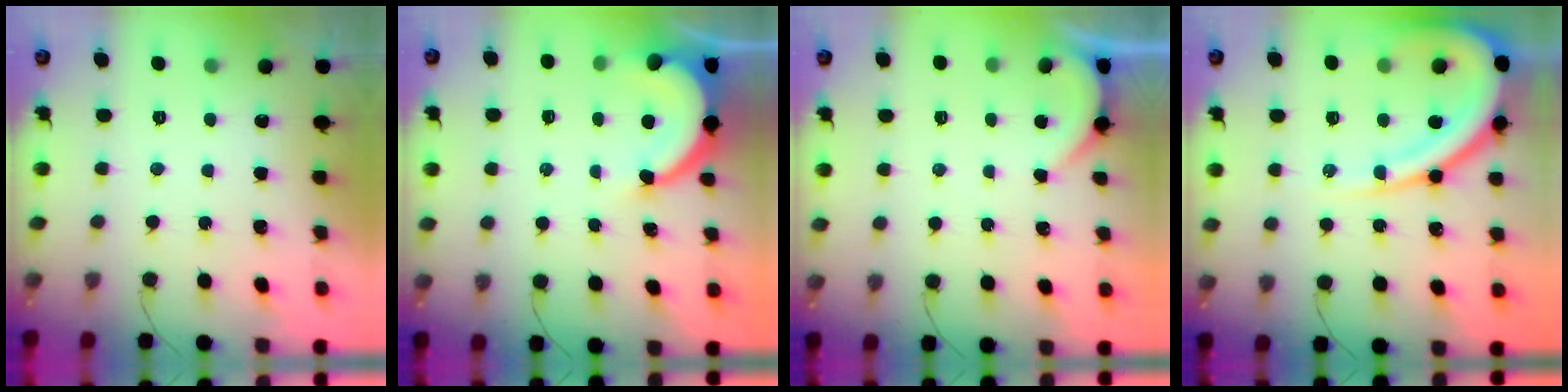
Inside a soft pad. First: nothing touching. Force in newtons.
{"total": 7.8, "press": 7.8, "slide": 0.6}
{"total": 1.9, "press": 1.9, "slide": 0.3}
{"total": 16.0, "press": 15.9, "slide": 1.6}